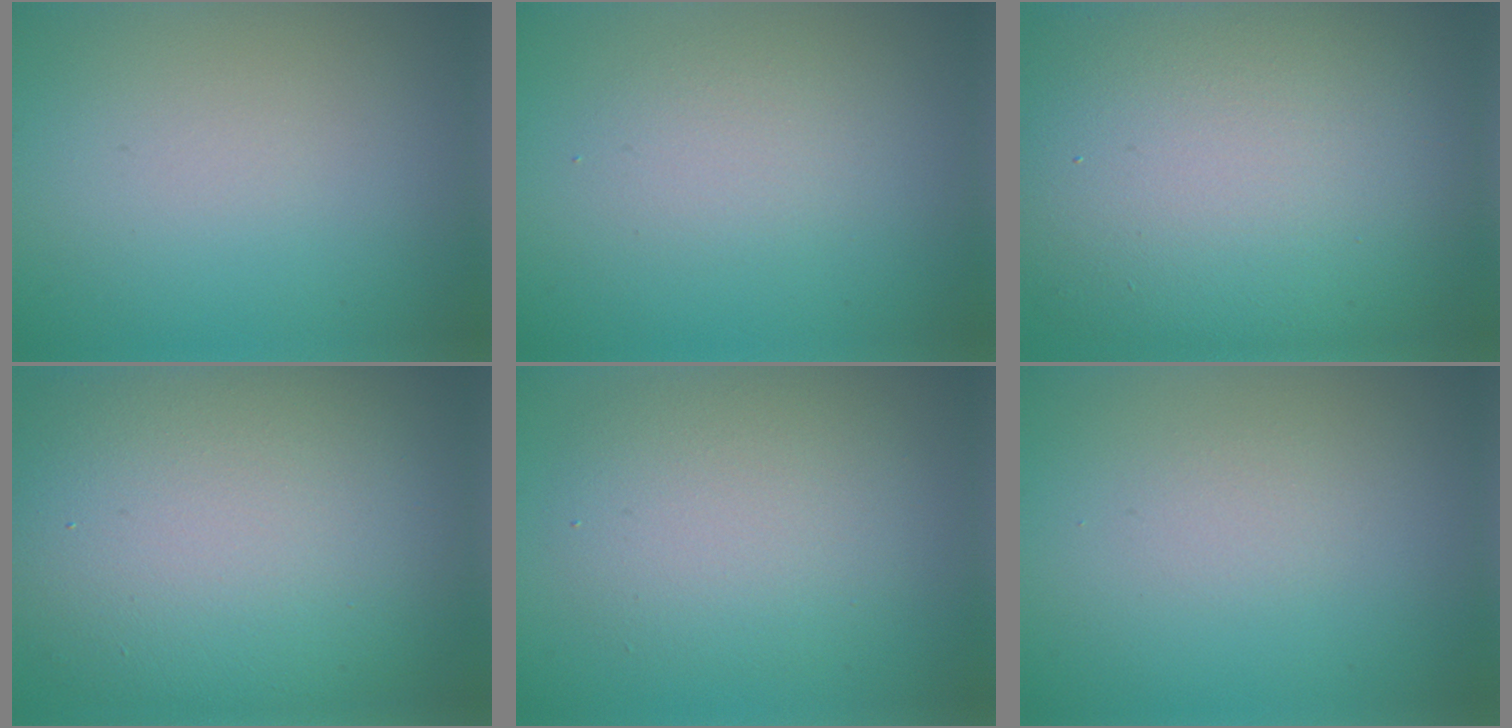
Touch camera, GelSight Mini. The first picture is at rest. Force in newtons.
{"total": 1.9, "press": 1.9, "slide": 0.1}
{"total": 16.6, "press": 16.6, "slide": 0.4}
{"total": 14.2, "press": 14.2, "slide": 1.1}
{"total": 4.8, "press": 4.8, "slide": 0.3}
{"total": 0.9, "press": 0.9, "slide": 0.1}